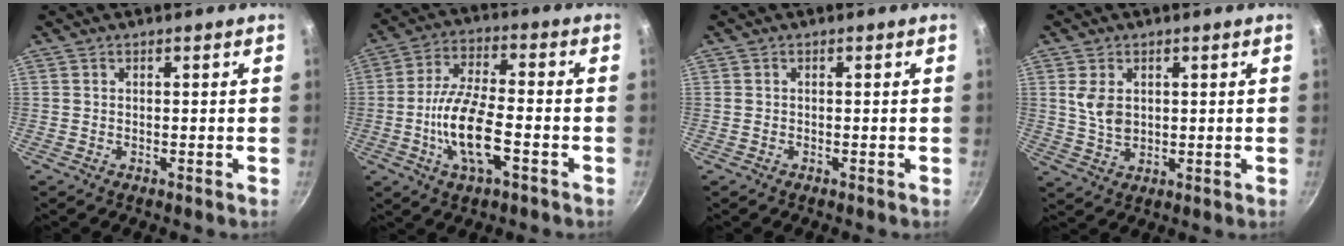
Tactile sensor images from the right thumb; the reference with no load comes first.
{"total": 12.9, "force": [-3.6, 5.0, 11.4], "torque": [-0.223, 0.020, -0.068]}
{"total": 0.5, "force": [-0.1, 0.4, 0.4], "torque": [-0.012, 0.003, 0.000]}
{"total": 5.4, "force": [1.4, 3.6, 3.8], "torque": [-0.061, -0.007, 0.035]}